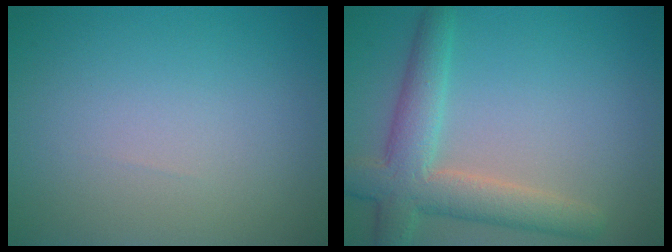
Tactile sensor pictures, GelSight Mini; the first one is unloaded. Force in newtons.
{"total": 5.5, "press": 5.5, "slide": 0.3}